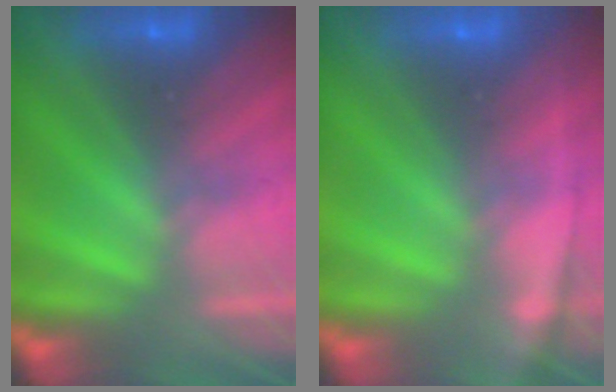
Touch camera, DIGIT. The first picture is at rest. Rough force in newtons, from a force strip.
{"total": 1.4}